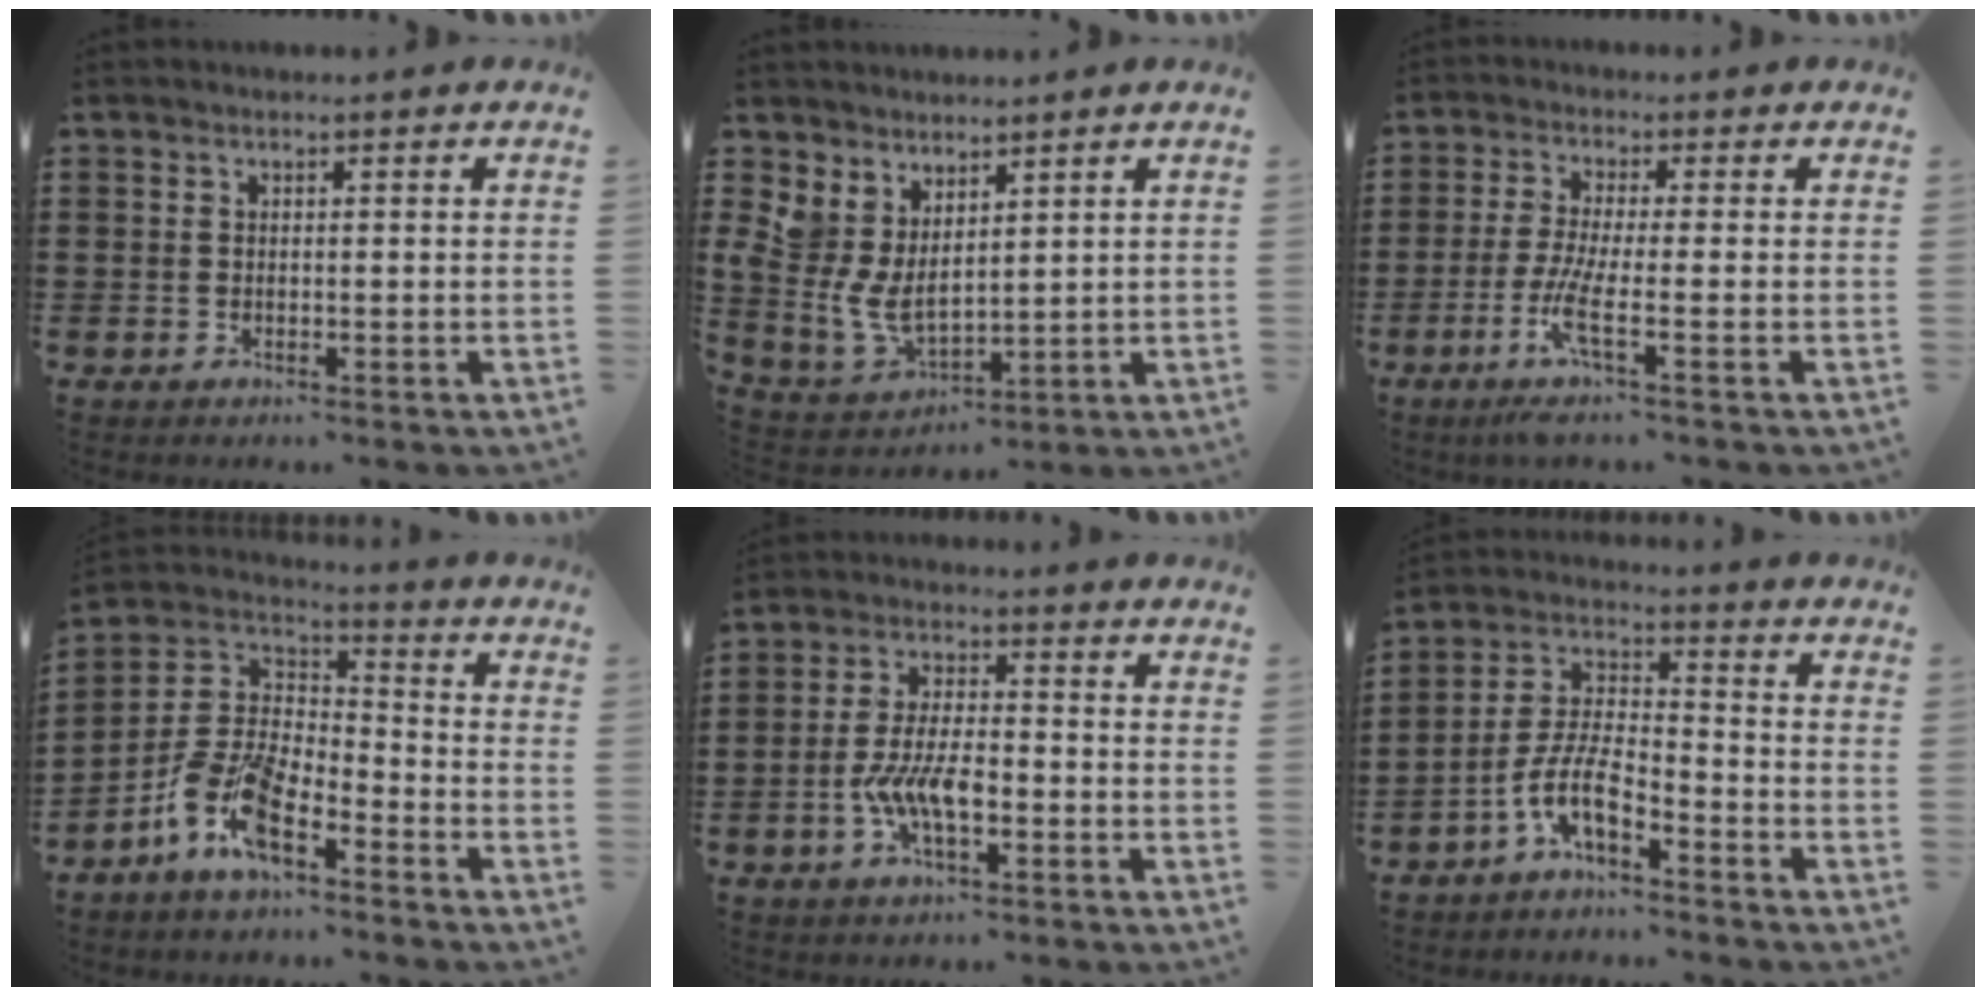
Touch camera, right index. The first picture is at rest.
{"total": 4.9, "force": [2.3, 3.2, 2.9], "torque": [-0.089, -0.024, 0.040]}
{"total": 5.9, "force": [-2.3, 0.2, 5.4], "torque": [-0.121, -0.017, -0.047]}
{"total": 10.8, "force": [-7.3, 3.7, 7.1], "torque": [-0.175, -0.002, -0.148]}
{"total": 7.5, "force": [-2.7, 2.9, 6.3], "torque": [-0.146, -0.006, -0.058]}
{"total": 7.4, "force": [-5.0, 1.9, 5.2], "torque": [-0.129, -0.011, -0.101]}